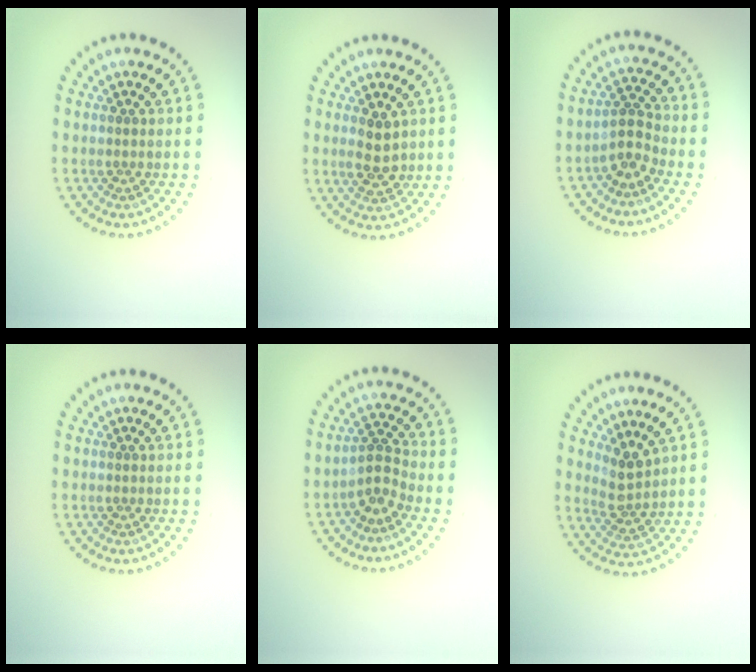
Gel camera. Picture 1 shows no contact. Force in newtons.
{"total": 2.6, "press": 2.6, "slide": 0.3}
{"total": 2.3, "press": 1.8, "slide": 1.5}
{"total": 0.0}
{"total": 2.5, "press": 1.7, "slide": 1.9}
{"total": 2.4, "press": 1.9, "slide": 1.5}